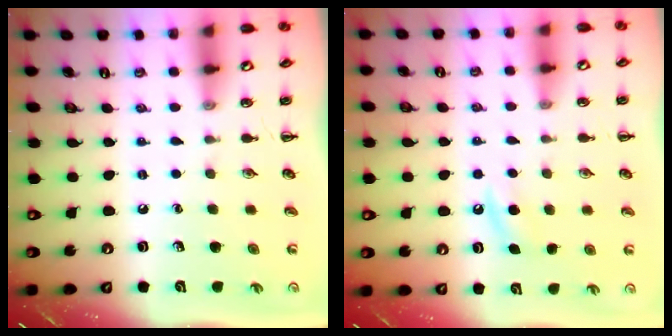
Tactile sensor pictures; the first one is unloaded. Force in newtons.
{"total": 5.3, "press": 5.0, "slide": 1.8}